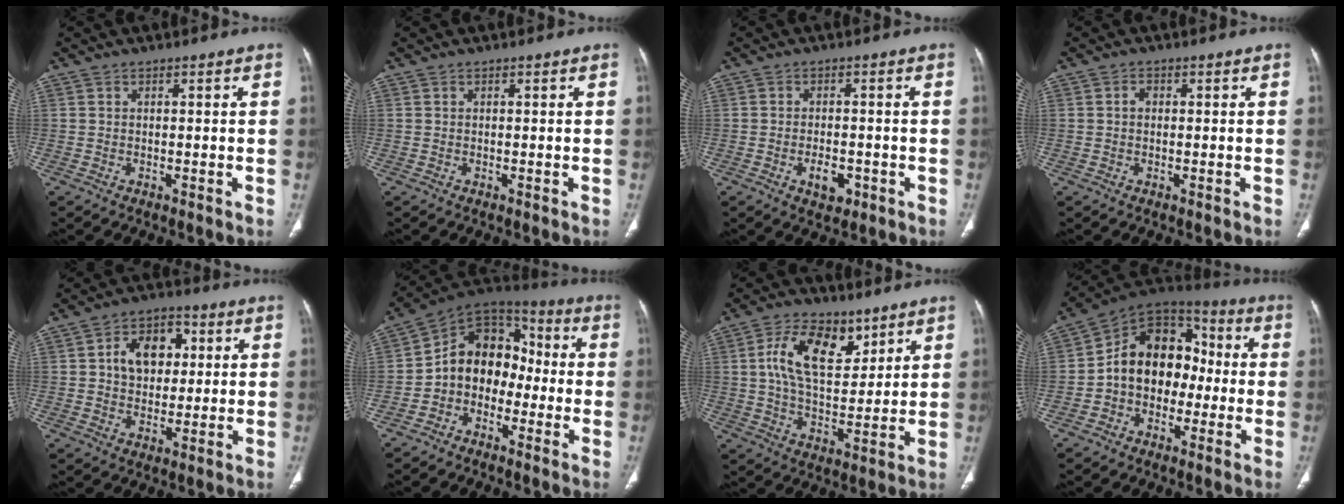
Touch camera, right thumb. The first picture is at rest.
{"total": 0.0}
{"total": 4.0, "force": [-1.6, 2.4, 2.8], "torque": [-0.031, 0.006, -0.019]}
{"total": 1.2, "force": [0.0, 0.9, 0.8], "torque": [-0.008, 0.003, -0.004]}
{"total": 10.4, "force": [2.2, 7.5, 6.9], "torque": [-0.075, 0.009, 0.032]}
{"total": 12.7, "force": [-2.5, 10.0, 7.4], "torque": [-0.080, 0.064, -0.060]}
{"total": 13.6, "force": [5.6, 7.6, 9.8], "torque": [-0.146, -0.021, 0.104]}
{"total": 15.0, "force": [-1.6, 11.3, 9.6], "torque": [-0.112, 0.052, -0.042]}